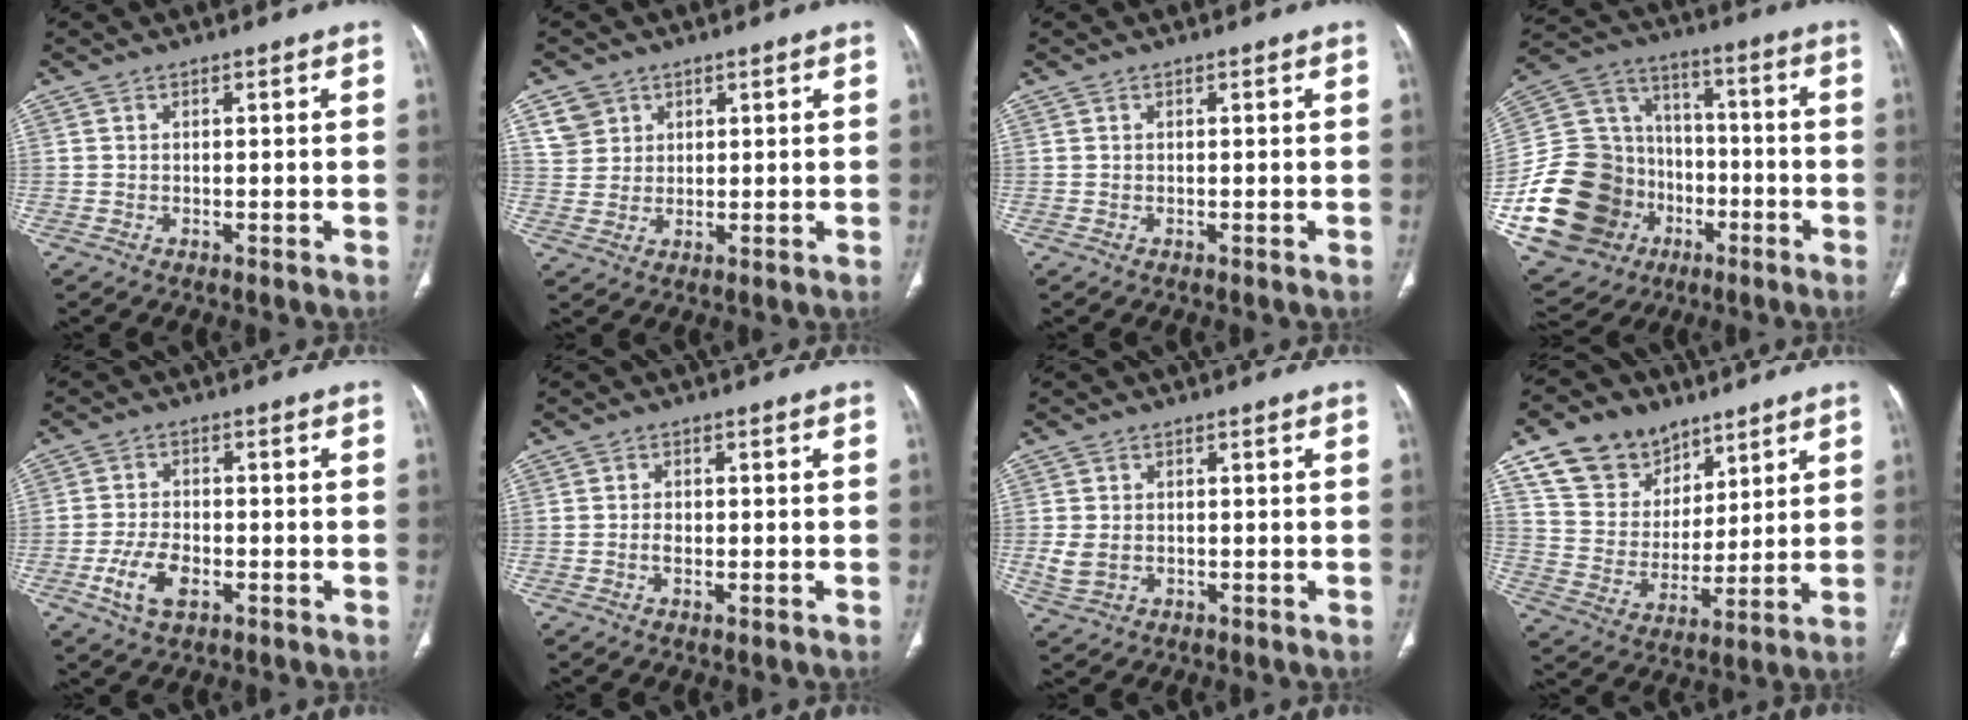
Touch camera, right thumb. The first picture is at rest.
{"total": 4.4, "force": [2.4, 3.7, 0.7], "torque": [0.003, -0.010, 0.049]}
{"total": 0.0}
{"total": 26.3, "force": [-7.8, 21.9, 12.2], "torque": [-0.230, 0.101, -0.115]}
{"total": 6.7, "force": [-2.6, 3.6, 5.0], "torque": [-0.102, 0.009, -0.047]}
{"total": 1.7, "force": [-0.4, 1.0, 1.3], "torque": [-0.026, 0.003, -0.008]}
{"total": 3.7, "force": [-0.4, 2.7, 2.4], "torque": [-0.056, 0.000, 0.000]}
{"total": 15.1, "force": [9.9, 10.2, 4.9], "torque": [-0.052, -0.042, 0.189]}